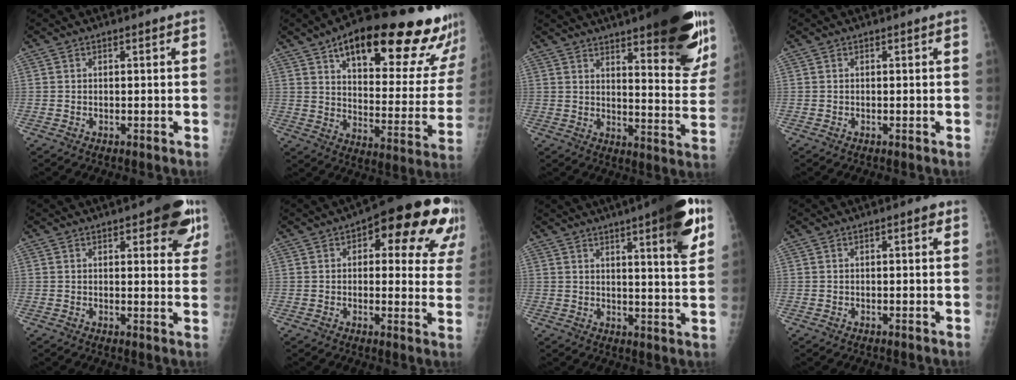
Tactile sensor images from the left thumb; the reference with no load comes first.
{"total": 28.2, "force": [19.2, 9.3, 18.4], "torque": [-0.216, -0.065, 0.262]}
{"total": 26.0, "force": [16.8, 6.4, 18.7], "torque": [-0.219, -0.069, 0.218]}
{"total": 0.0}
{"total": 10.6, "force": [5.7, 3.8, 8.1], "torque": [-0.059, -0.018, 0.063]}
{"total": 18.7, "force": [8.7, 8.1, 14.4], "torque": [-0.133, -0.004, 0.099]}
{"total": 14.9, "force": [7.7, 2.6, 12.5], "torque": [-0.151, -0.027, 0.101]}
{"total": 1.5, "force": [0.6, 0.5, 1.2], "torque": [-0.015, 0.002, 0.005]}